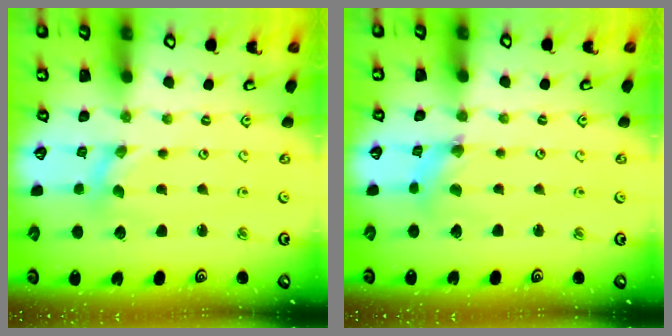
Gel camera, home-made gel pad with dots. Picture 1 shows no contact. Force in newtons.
{"total": 2.5, "press": 2.5, "slide": 0.2}